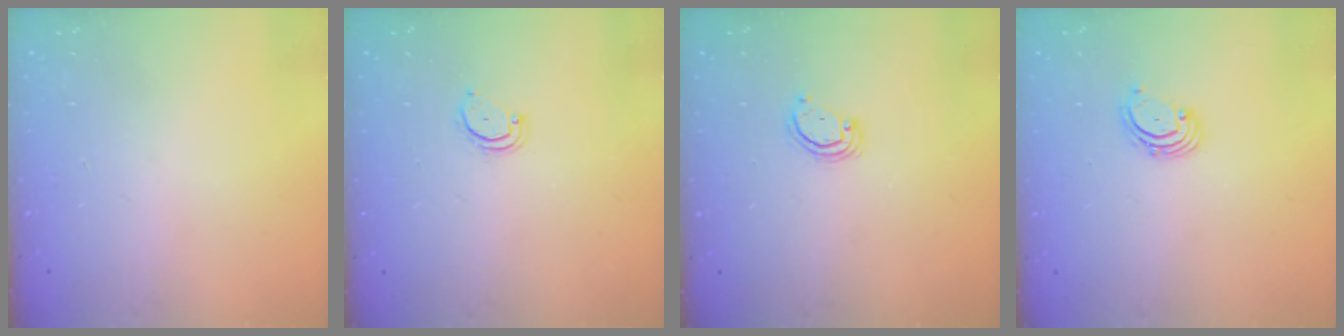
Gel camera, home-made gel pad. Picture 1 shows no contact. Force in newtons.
{"total": 3.4, "press": 3.4, "slide": 0.2}
{"total": 3.7, "press": 3.7, "slide": 0.3}
{"total": 1.8, "press": 1.7, "slide": 0.6}